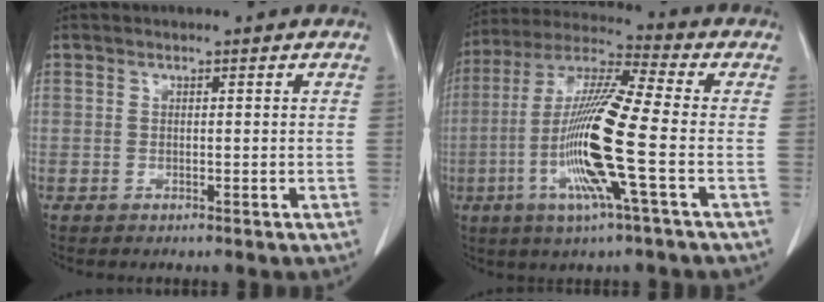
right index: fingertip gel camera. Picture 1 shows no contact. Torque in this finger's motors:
{"motor_torque": [2.14, 0.00, 0.55, 0.21]}